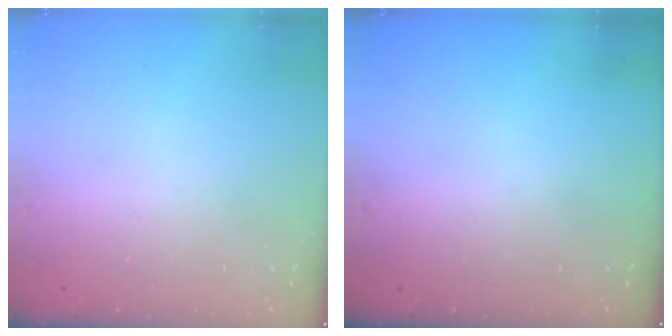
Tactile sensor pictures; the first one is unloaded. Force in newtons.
{"total": 0.0}